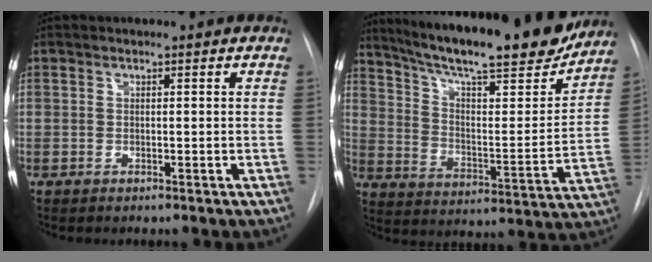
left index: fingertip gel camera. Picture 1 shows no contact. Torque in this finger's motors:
{"motor_torque": [0.38, -0.57, 0.73, 0.18]}